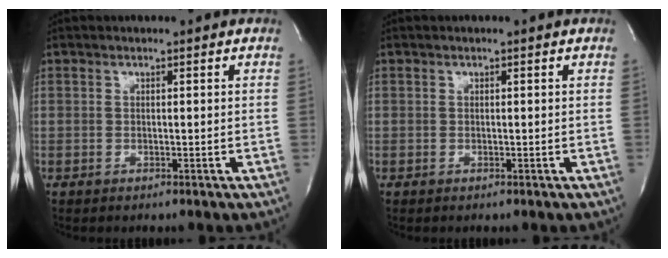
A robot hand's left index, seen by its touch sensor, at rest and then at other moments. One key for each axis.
{"total": 0.0}